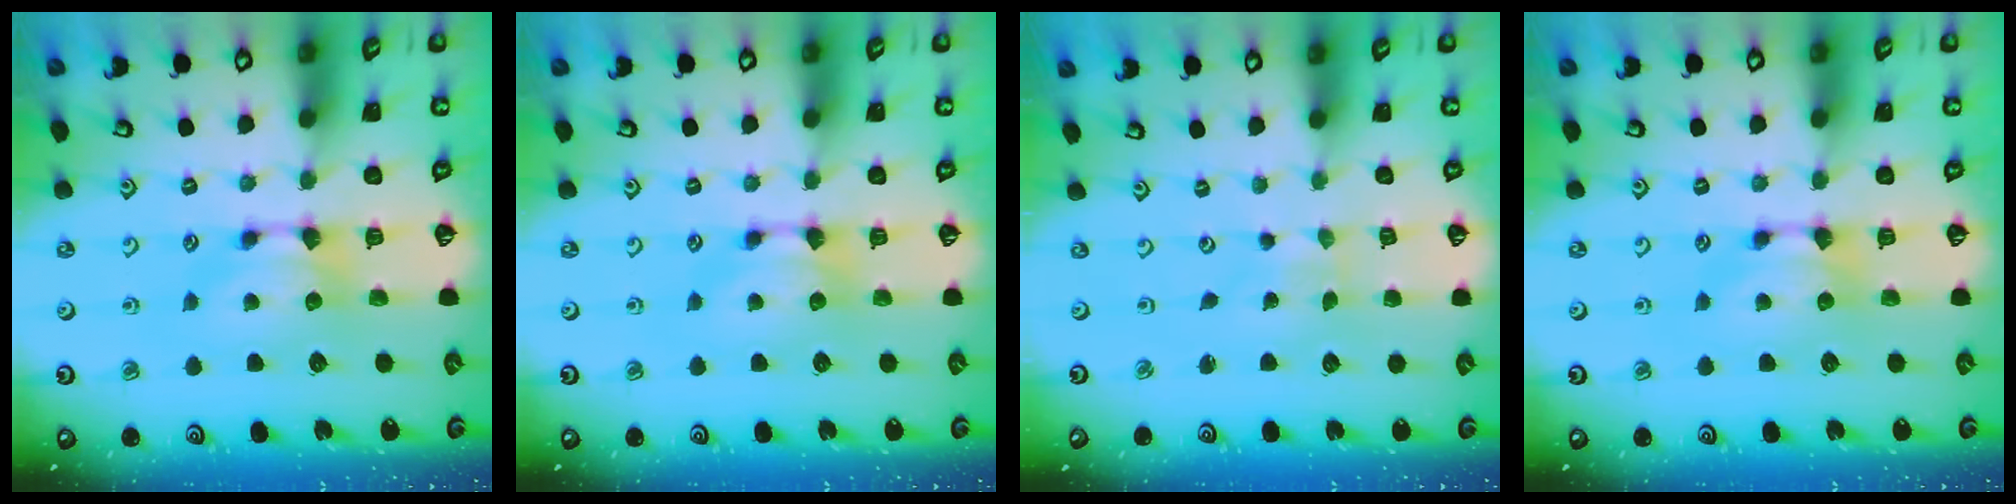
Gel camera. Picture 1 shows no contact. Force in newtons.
{"total": 0.0}
{"total": 4.9, "press": 4.9, "slide": 0.2}
{"total": 0.0}